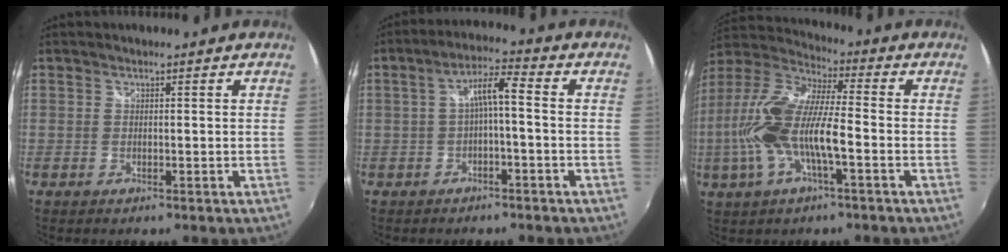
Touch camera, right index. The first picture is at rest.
{"total": 5.2, "force": [-1.2, 0.8, 5.0], "torque": [-0.101, 0.012, -0.017]}
{"total": 16.4, "force": [-3.5, 4.5, 15.4], "torque": [-0.313, -0.003, -0.069]}